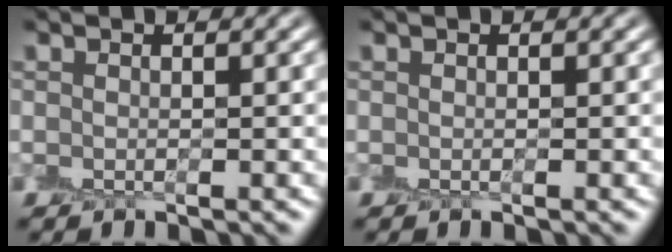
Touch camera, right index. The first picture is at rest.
{"total": 0.0}